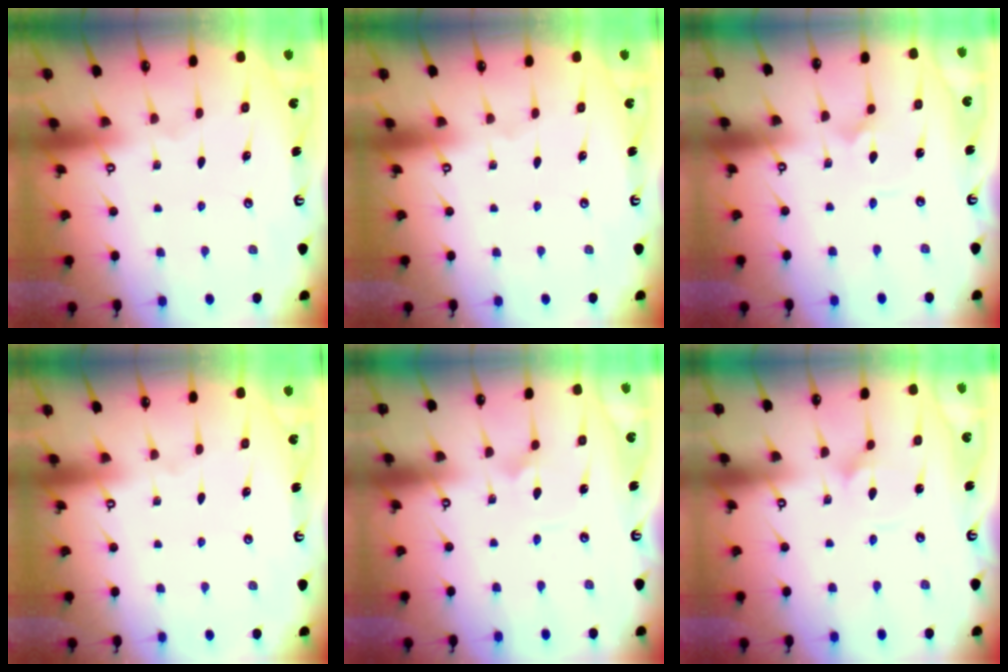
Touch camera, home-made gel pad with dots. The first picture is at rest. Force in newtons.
{"total": 0.0}
{"total": 2.3, "press": 2.3, "slide": 0.2}
{"total": 0.0}
{"total": 3.0, "press": 3.0, "slide": 0.0}
{"total": 2.0, "press": 2.0, "slide": 0.1}